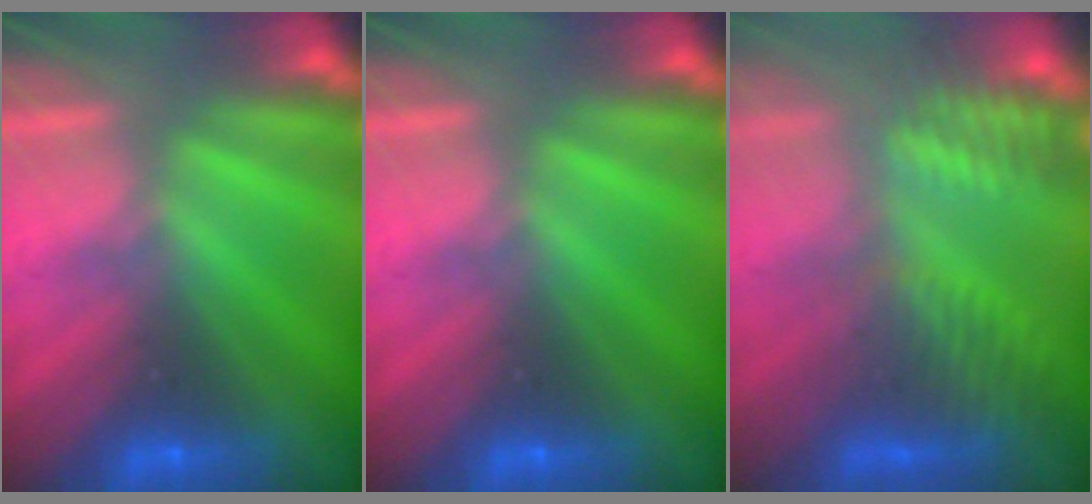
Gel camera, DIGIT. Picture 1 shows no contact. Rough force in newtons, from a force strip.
{"total": 0.0}
{"total": 3.7}